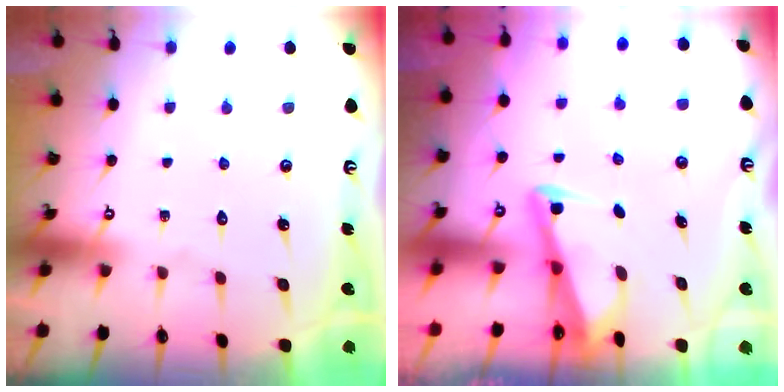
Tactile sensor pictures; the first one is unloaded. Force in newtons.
{"total": 2.8, "press": 2.8, "slide": 0.3}